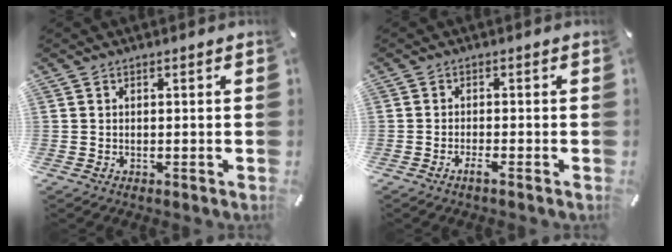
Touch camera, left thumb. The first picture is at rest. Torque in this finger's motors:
{"motor_torque": [-0.22, -0.28, 0.20, 0.21, 0.10]}